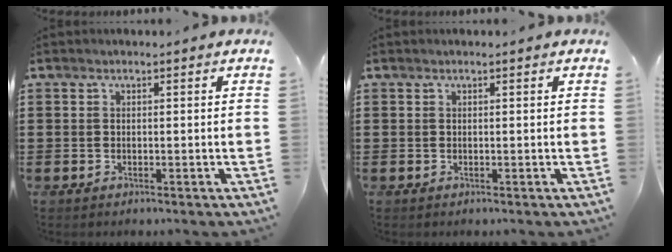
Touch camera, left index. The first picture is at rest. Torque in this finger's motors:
{"motor_torque": [-0.70, 0.80, -0.05, -0.01]}